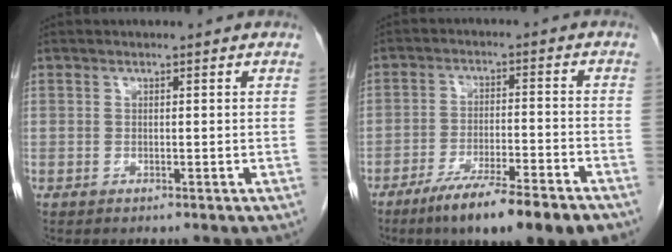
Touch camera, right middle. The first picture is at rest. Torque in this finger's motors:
{"motor_torque": [1.14, -1.00, 0.17, 0.10]}